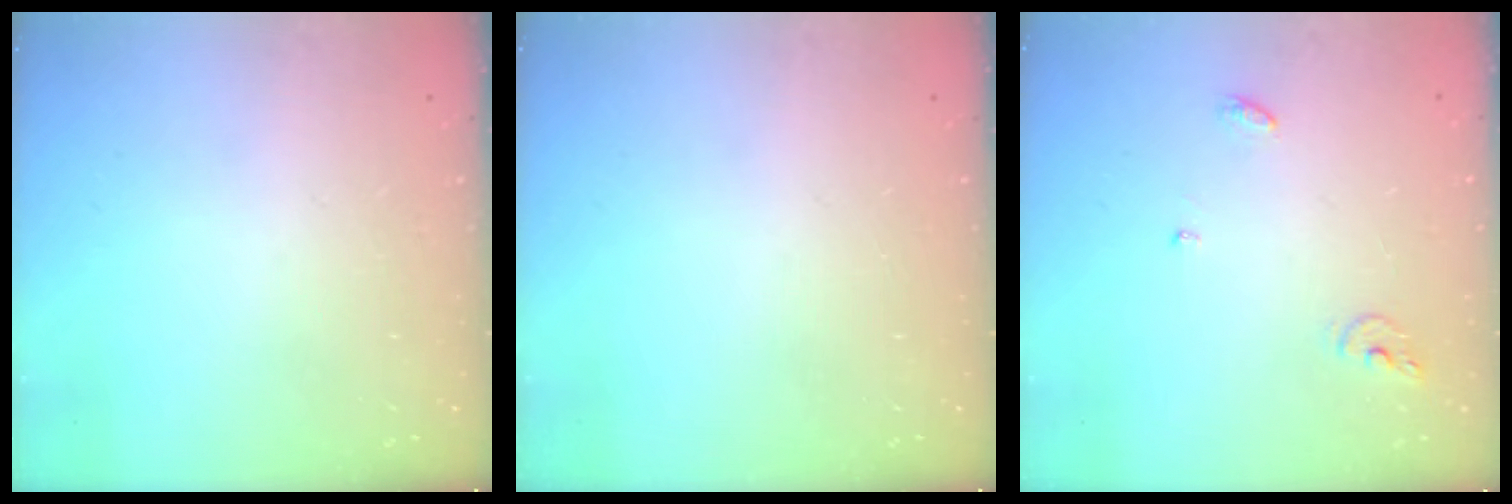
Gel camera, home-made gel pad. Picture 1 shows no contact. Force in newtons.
{"total": 0.0}
{"total": 6.2, "press": 6.2, "slide": 0.2}